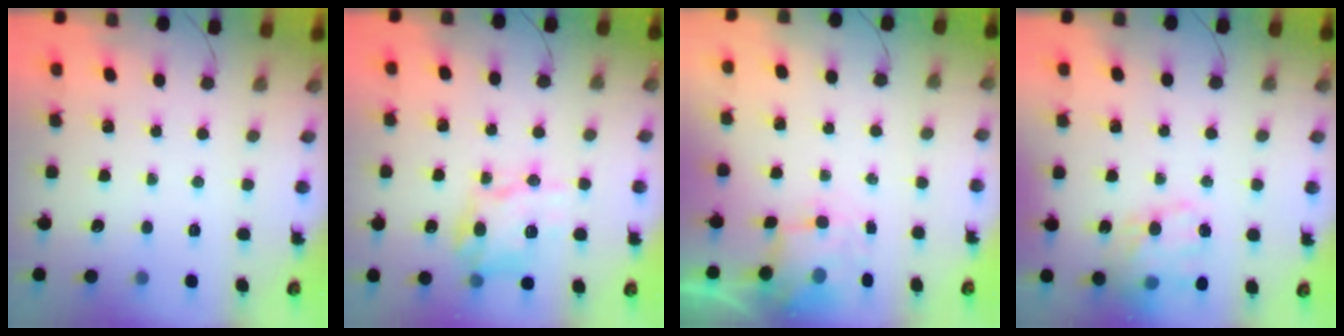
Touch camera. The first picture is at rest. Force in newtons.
{"total": 11.4, "press": 11.4, "slide": 0.5}
{"total": 5.0, "press": 5.0, "slide": 0.5}
{"total": 17.7, "press": 17.4, "slide": 3.3}